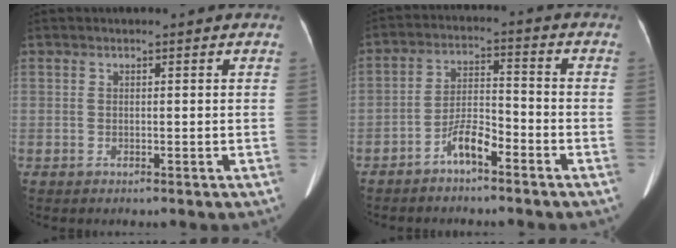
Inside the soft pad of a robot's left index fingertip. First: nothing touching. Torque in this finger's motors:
{"motor_torque": [0.30, 0.21, 0.07, 0.01]}